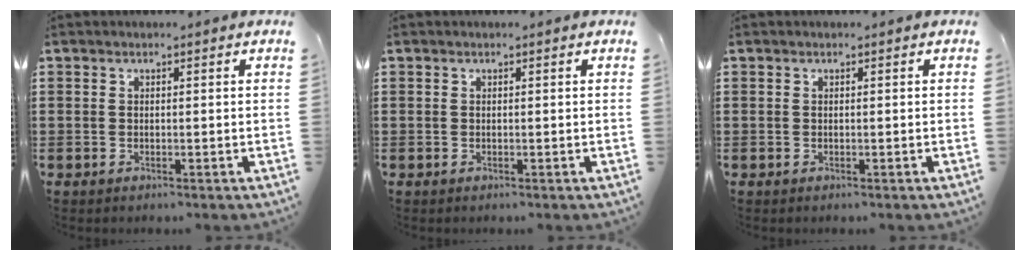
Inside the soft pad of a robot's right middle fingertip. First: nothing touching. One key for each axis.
{"total": 0.0}
{"total": 0.0}